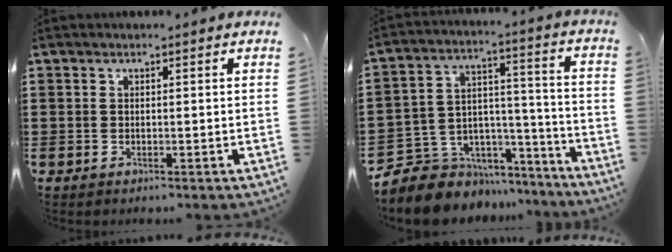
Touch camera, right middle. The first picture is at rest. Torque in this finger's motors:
{"motor_torque": [0.41, -0.05, 0.19, 0.08]}